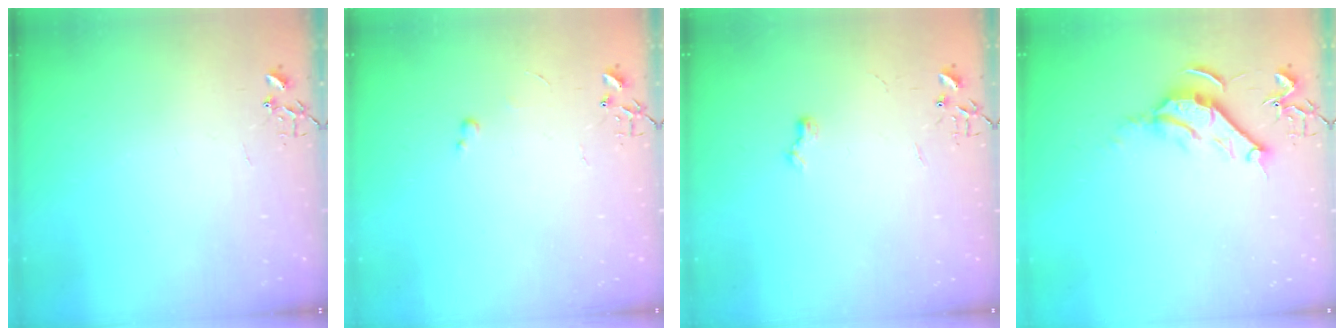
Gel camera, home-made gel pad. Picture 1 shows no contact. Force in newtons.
{"total": 2.4, "press": 2.3, "slide": 0.4}
{"total": 6.0, "press": 6.0, "slide": 0.7}
{"total": 10.3, "press": 10.2, "slide": 1.3}